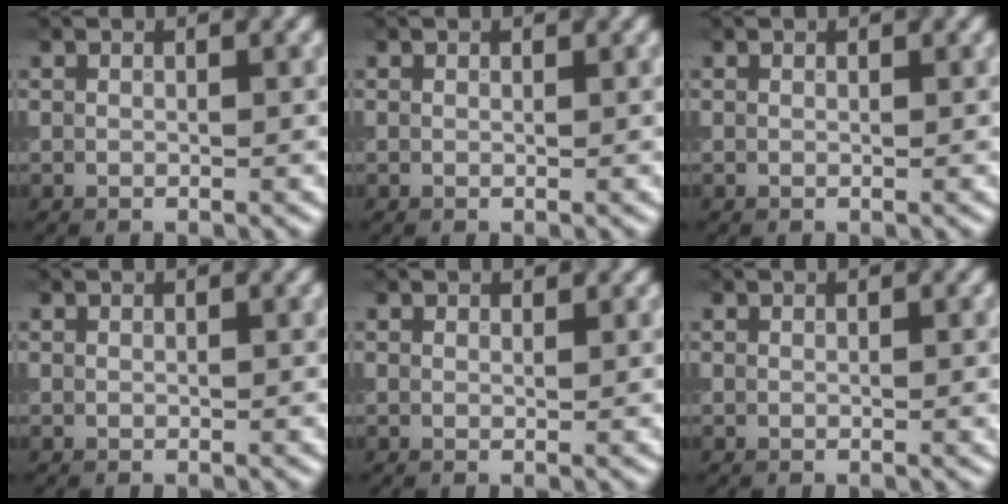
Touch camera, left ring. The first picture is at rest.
{"total": 0.0}
{"total": 0.0}
{"total": 0.0}
{"total": 0.5, "force": [0.4, 0.2, 0.0], "torque": [0.002, -0.004, 0.005]}
{"total": 0.6, "force": [0.0, 0.1, 0.6], "torque": [-0.005, -0.001, 0.000]}